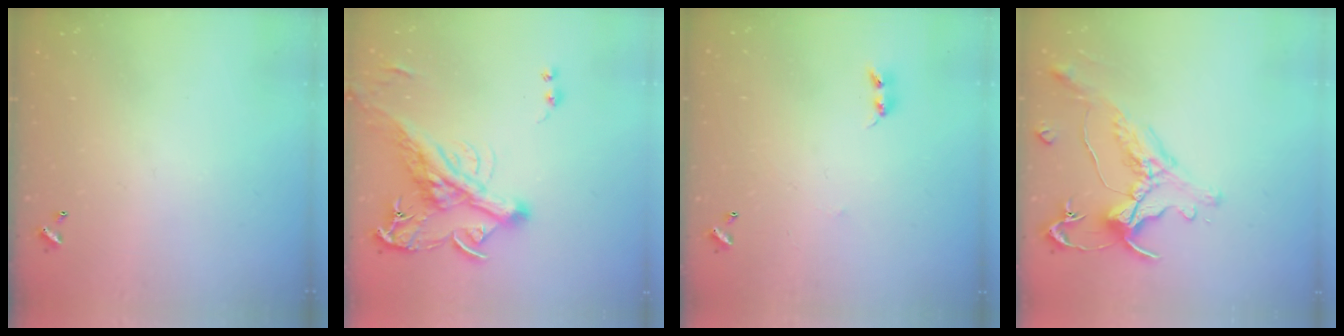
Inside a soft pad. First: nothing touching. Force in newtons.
{"total": 8.1, "press": 7.8, "slide": 2.3}
{"total": 2.5, "press": 2.5, "slide": 0.4}
{"total": 0.7, "press": 0.1, "slide": 0.7}